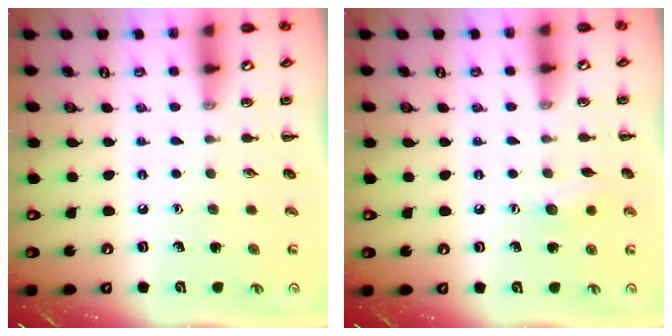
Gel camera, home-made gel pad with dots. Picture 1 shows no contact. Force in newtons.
{"total": 5.9, "press": 5.7, "slide": 1.3}